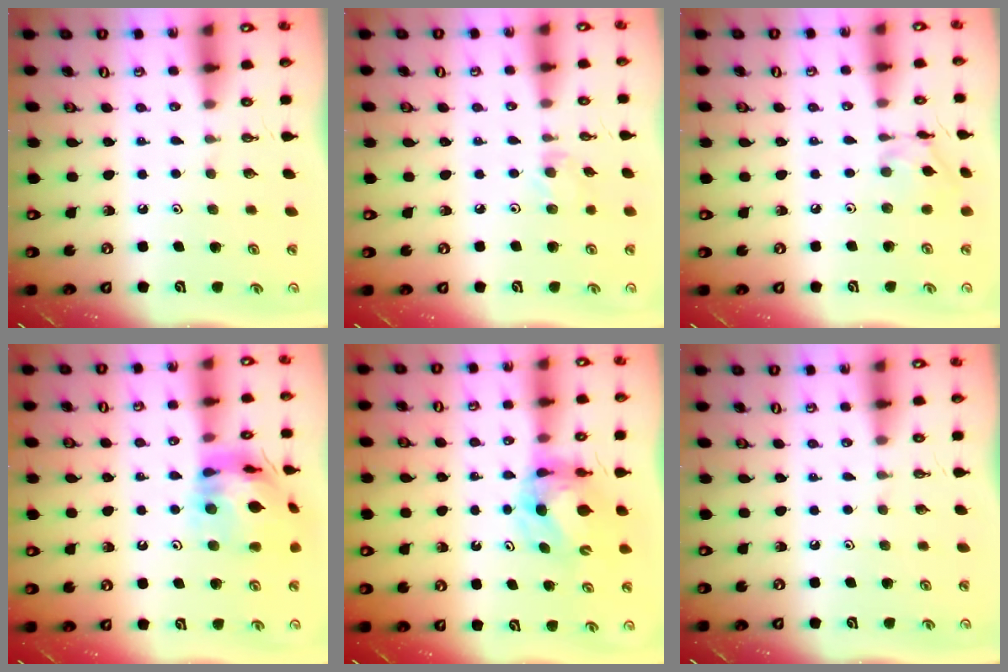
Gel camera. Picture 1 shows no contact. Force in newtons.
{"total": 3.6, "press": 3.6, "slide": 0.5}
{"total": 8.8, "press": 8.8, "slide": 0.5}
{"total": 15.5, "press": 15.4, "slide": 2.1}
{"total": 8.1, "press": 8.0, "slide": 0.9}
{"total": 0.0}